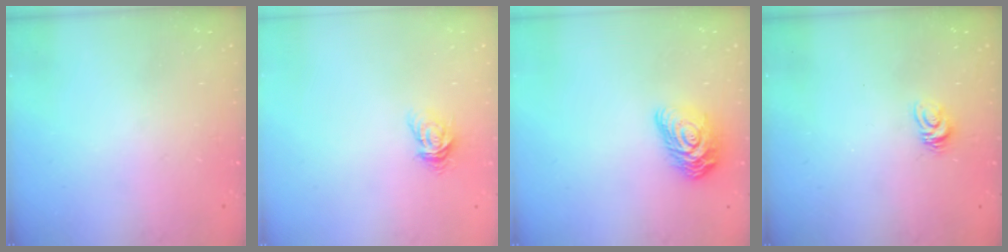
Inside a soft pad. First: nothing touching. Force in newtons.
{"total": 5.5, "press": 5.5, "slide": 0.4}
{"total": 11.9, "press": 11.9, "slide": 0.5}
{"total": 4.5, "press": 4.5, "slide": 0.2}